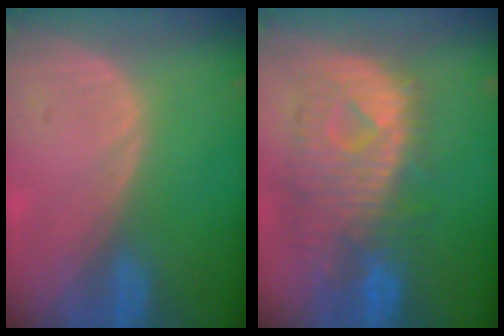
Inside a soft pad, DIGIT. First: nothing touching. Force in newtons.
{"total": 10.9, "press": 9.7, "slide": 5.1}